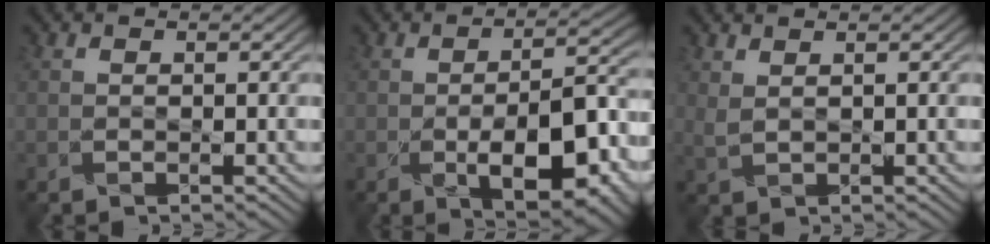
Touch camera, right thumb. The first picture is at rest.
{"total": 10.7, "force": [-4.2, 4.0, 8.9], "torque": [-0.133, -0.001, -0.060]}
{"total": 1.7, "force": [1.7, 0.1, 0.4], "torque": [-0.020, 0.003, 0.040]}